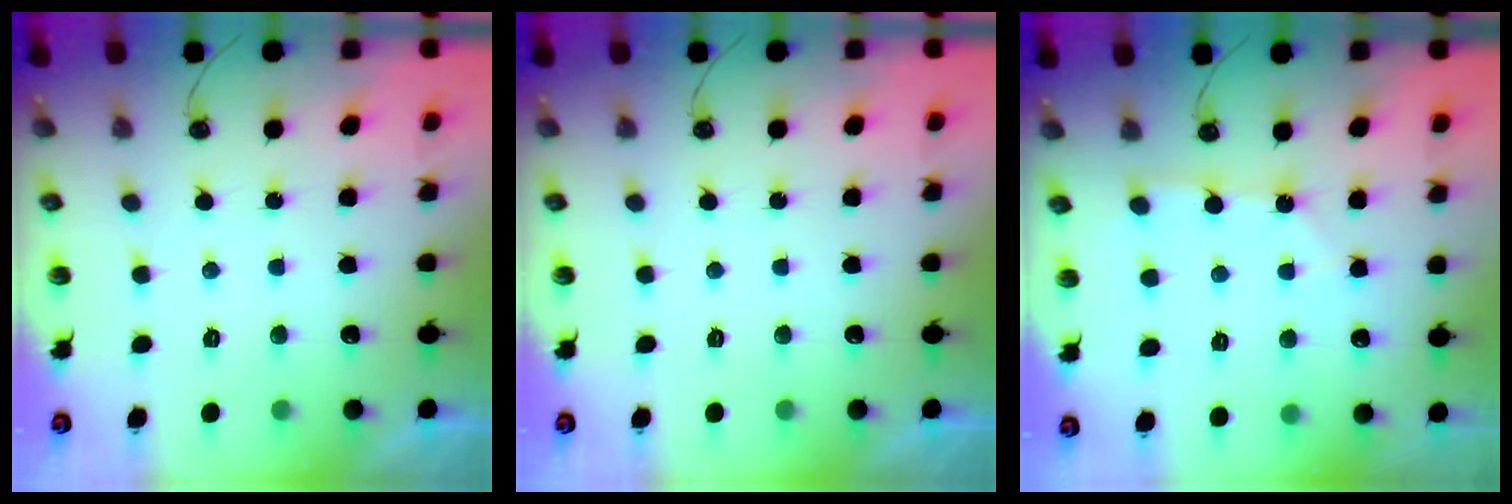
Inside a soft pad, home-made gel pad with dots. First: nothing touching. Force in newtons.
{"total": 0.0}
{"total": 1.9, "press": 1.9, "slide": 0.2}